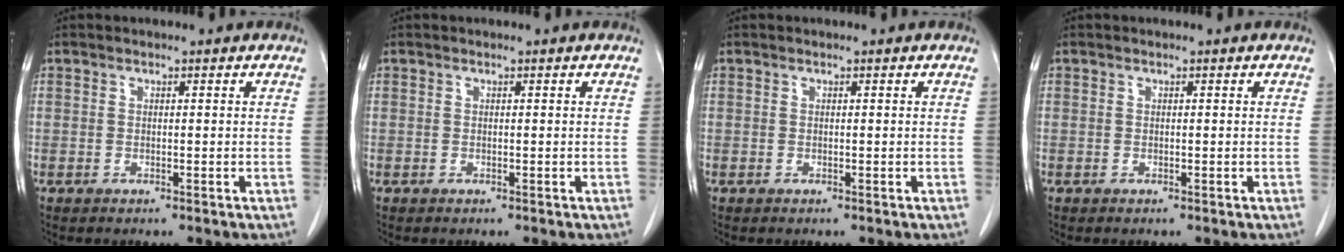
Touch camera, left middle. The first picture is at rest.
{"total": 0.0}
{"total": 0.0}
{"total": 0.0}